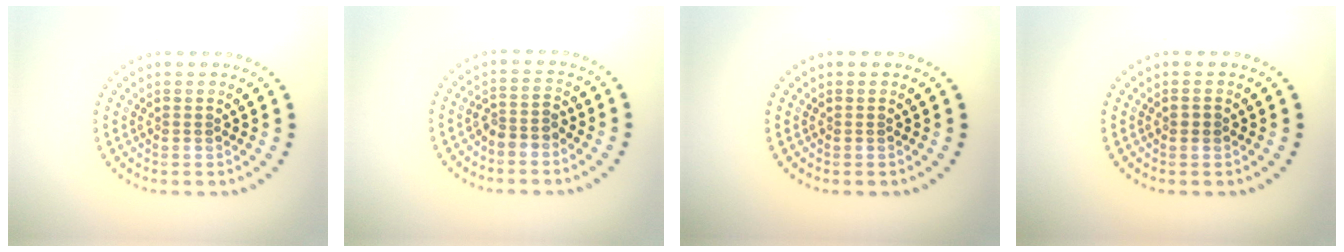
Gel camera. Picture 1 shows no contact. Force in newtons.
{"total": 2.0, "press": 1.6, "slide": 1.1}
{"total": 0.0}
{"total": 0.8, "press": 0.8, "slide": 0.3}